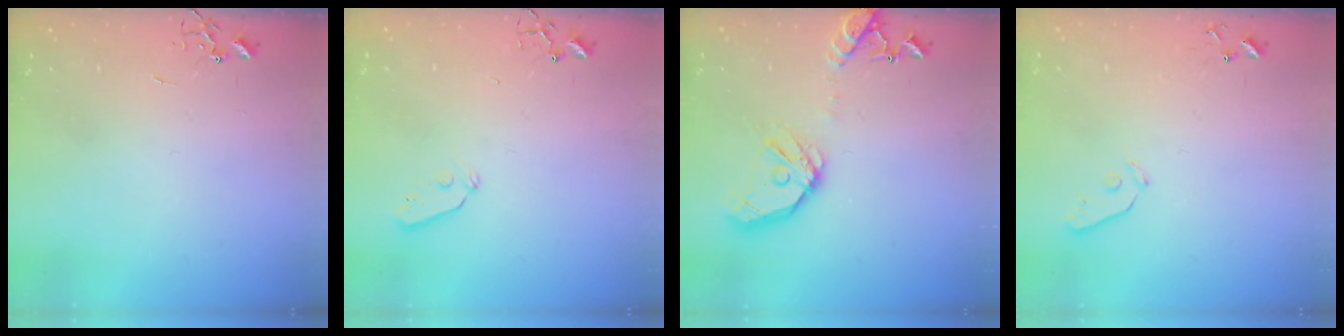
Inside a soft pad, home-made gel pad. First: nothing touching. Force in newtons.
{"total": 3.8, "press": 3.7, "slide": 0.7}
{"total": 16.6, "press": 16.4, "slide": 2.7}
{"total": 4.0, "press": 4.0, "slide": 0.5}